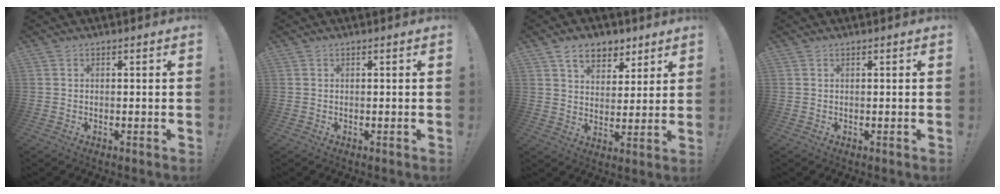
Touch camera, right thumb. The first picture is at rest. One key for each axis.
{"total": 0.0}
{"total": 9.4, "fx": 5.8, "fy": 6.1, "fz": 4.1, "tx": -0.055, "ty": -0.029, "tz": 0.110}
{"total": 0.0}